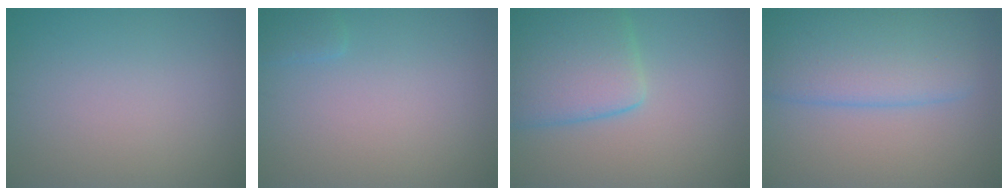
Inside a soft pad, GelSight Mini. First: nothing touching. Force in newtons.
{"total": 0.9, "press": 0.9, "slide": 0.1}
{"total": 6.9, "press": 6.9, "slide": 0.4}
{"total": 7.0, "press": 7.0, "slide": 0.6}